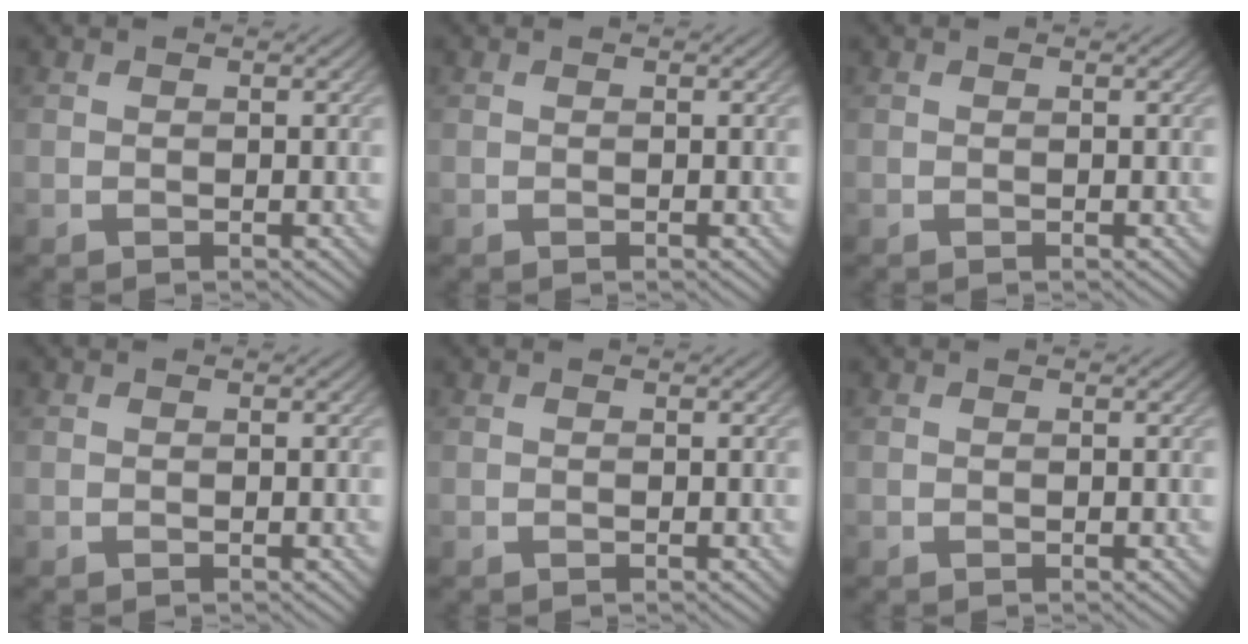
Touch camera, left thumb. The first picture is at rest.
{"total": 0.0}
{"total": 0.0}
{"total": 0.0}
{"total": 0.0}
{"total": 0.0}